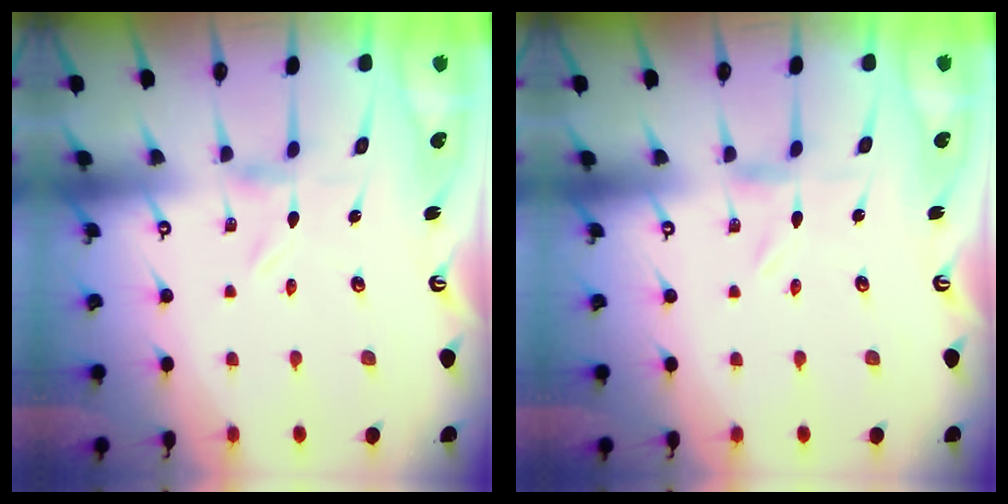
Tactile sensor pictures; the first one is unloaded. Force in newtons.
{"total": 0.0}